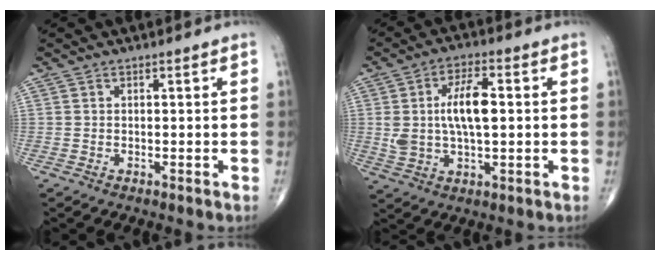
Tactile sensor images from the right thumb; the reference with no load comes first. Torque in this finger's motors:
{"motor_torque": [0.77, 1.21, 0.62, 0.23, 0.35]}